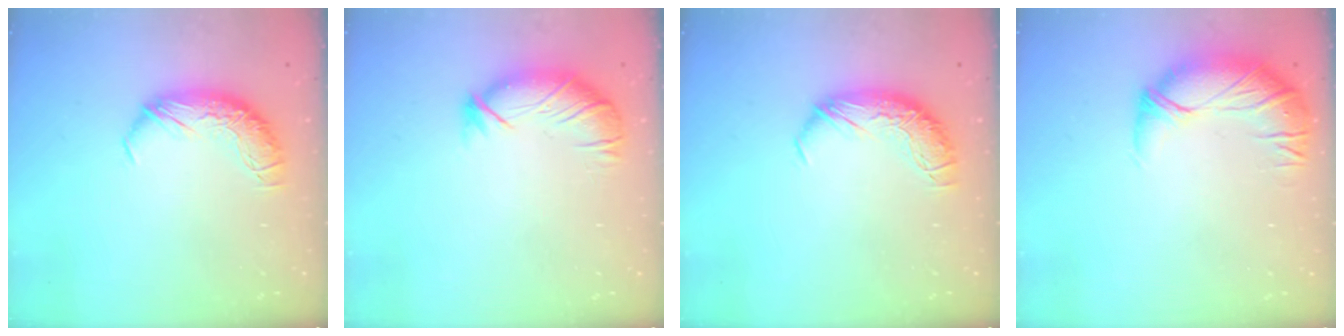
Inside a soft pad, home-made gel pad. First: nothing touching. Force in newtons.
{"total": 2.9, "press": 2.5, "slide": 1.5}
{"total": 0.0}
{"total": 2.9, "press": 0.7, "slide": 2.8}